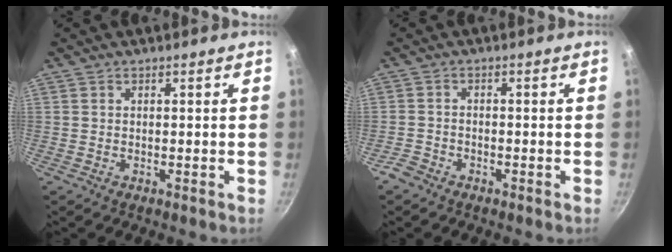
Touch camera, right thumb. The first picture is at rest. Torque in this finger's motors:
{"motor_torque": [0.39, -0.15, 0.03, -0.60, -0.02]}